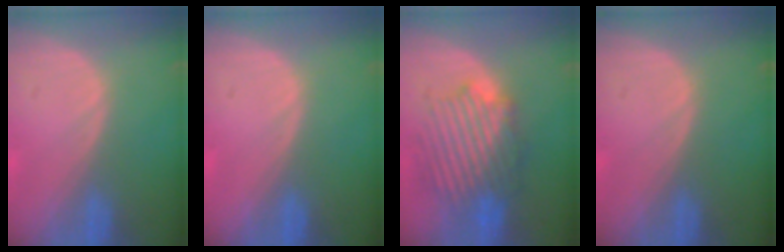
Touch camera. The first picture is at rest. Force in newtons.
{"total": 0.0}
{"total": 8.7, "press": 8.6, "slide": 1.6}
{"total": 0.0}